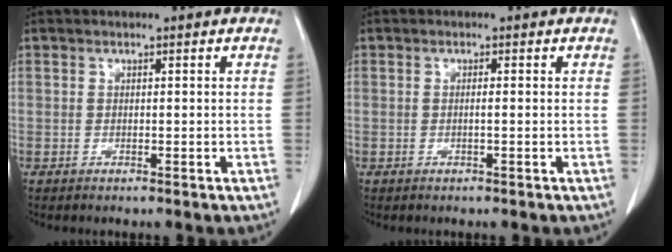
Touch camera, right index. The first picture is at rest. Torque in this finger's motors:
{"motor_torque": [-0.21, 0.15, -0.02, -0.01]}